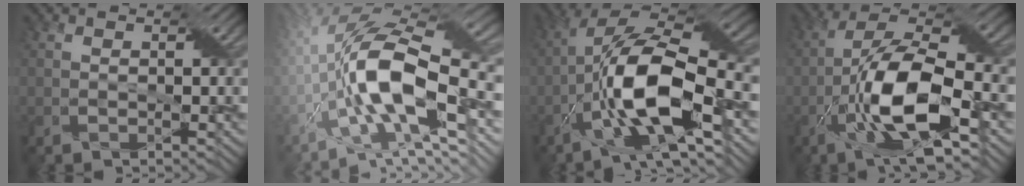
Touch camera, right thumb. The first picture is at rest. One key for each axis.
{"total": 16.7, "fx": -4.0, "fy": 6.3, "fz": 14.9, "tx": -0.282, "ty": 0.004, "tz": -0.086}
{"total": 15.5, "fx": -4.9, "fy": 5.7, "fz": 13.6, "tx": -0.250, "ty": 0.004, "tz": -0.101}
{"total": 14.1, "fx": -4.8, "fy": 4.9, "fz": 12.2, "tx": -0.237, "ty": -0.003, "tz": -0.097}